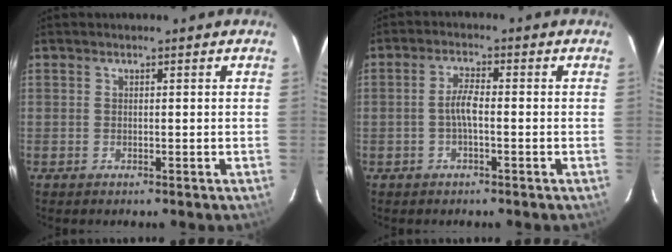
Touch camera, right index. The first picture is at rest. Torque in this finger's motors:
{"motor_torque": [0.42, -0.01, 0.23, 0.09]}